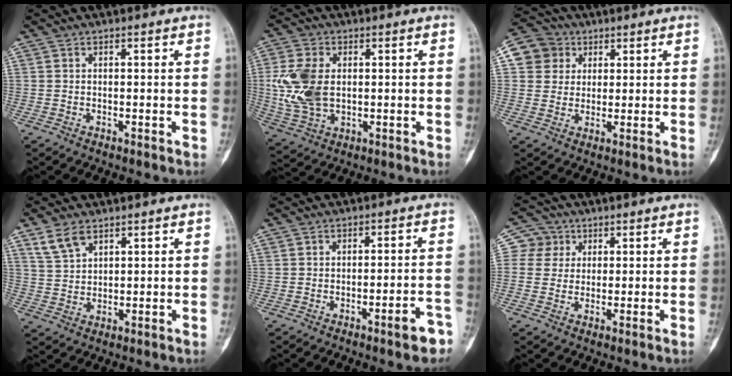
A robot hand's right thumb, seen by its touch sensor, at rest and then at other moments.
{"total": 11.4, "force": [0.8, 7.4, 8.6], "torque": [-0.185, 0.000, 0.025]}
{"total": 7.9, "force": [2.5, 7.3, 1.4], "torque": [0.002, 0.004, 0.038]}
{"total": 5.0, "force": [3.5, 2.6, 2.5], "torque": [-0.043, -0.012, 0.076]}
{"total": 4.9, "force": [-3.0, 0.9, 3.8], "torque": [-0.044, 0.025, -0.038]}
{"total": 4.7, "force": [1.4, 4.5, 0.2], "torque": [0.024, 0.002, 0.017]}